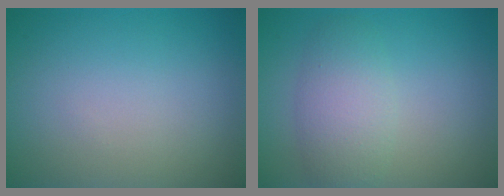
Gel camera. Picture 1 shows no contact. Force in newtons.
{"total": 3.8, "press": 3.8, "slide": 0.1}